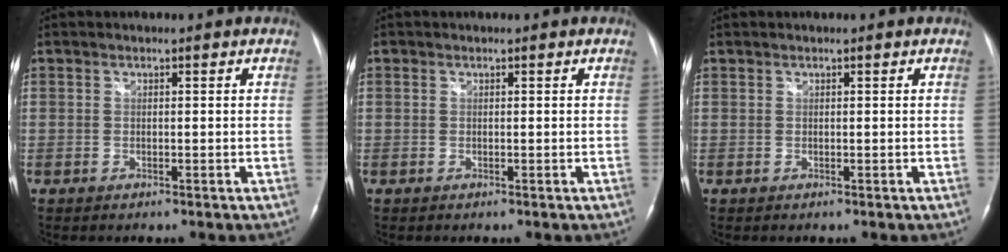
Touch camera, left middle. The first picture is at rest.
{"total": 0.0}
{"total": 0.0}